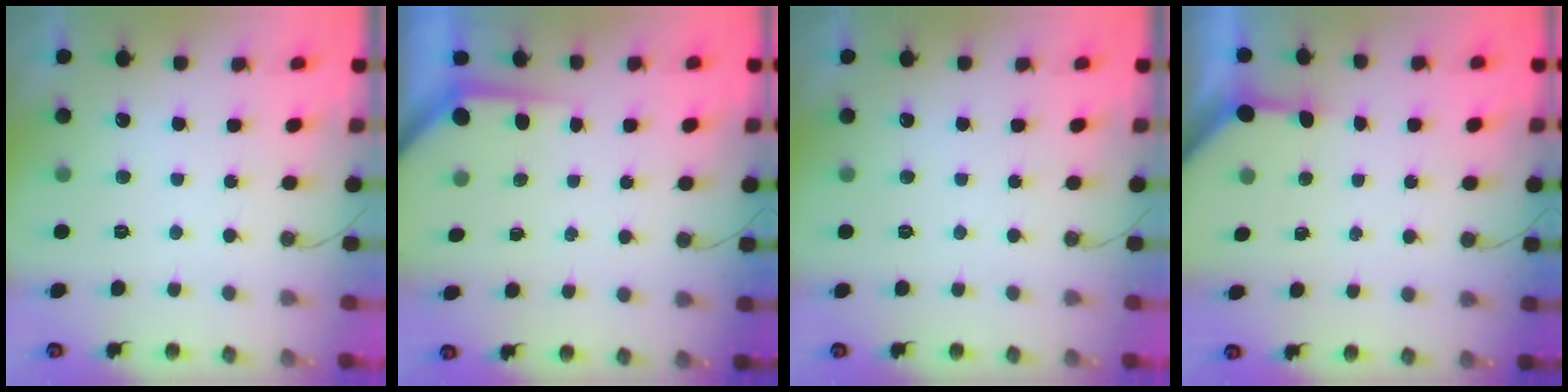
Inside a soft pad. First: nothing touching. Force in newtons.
{"total": 3.7, "press": 3.6, "slide": 0.4}
{"total": 0.0}
{"total": 3.3, "press": 3.2, "slide": 0.4}